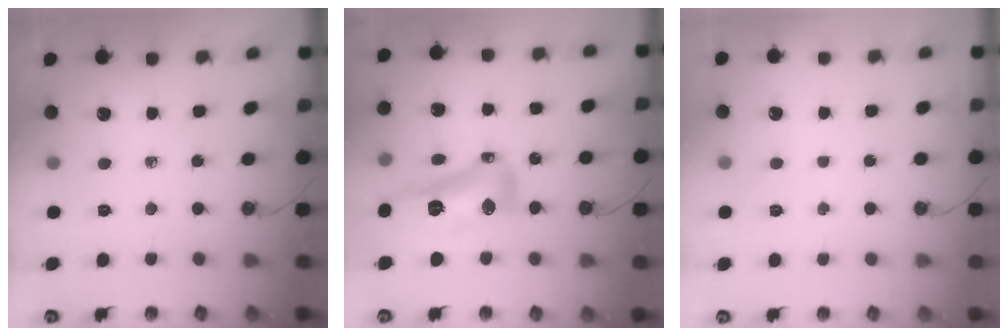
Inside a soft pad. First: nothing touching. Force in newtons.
{"total": 15.2, "press": 15.1, "slide": 2.0}
{"total": 1.0, "press": 1.0, "slide": 0.0}